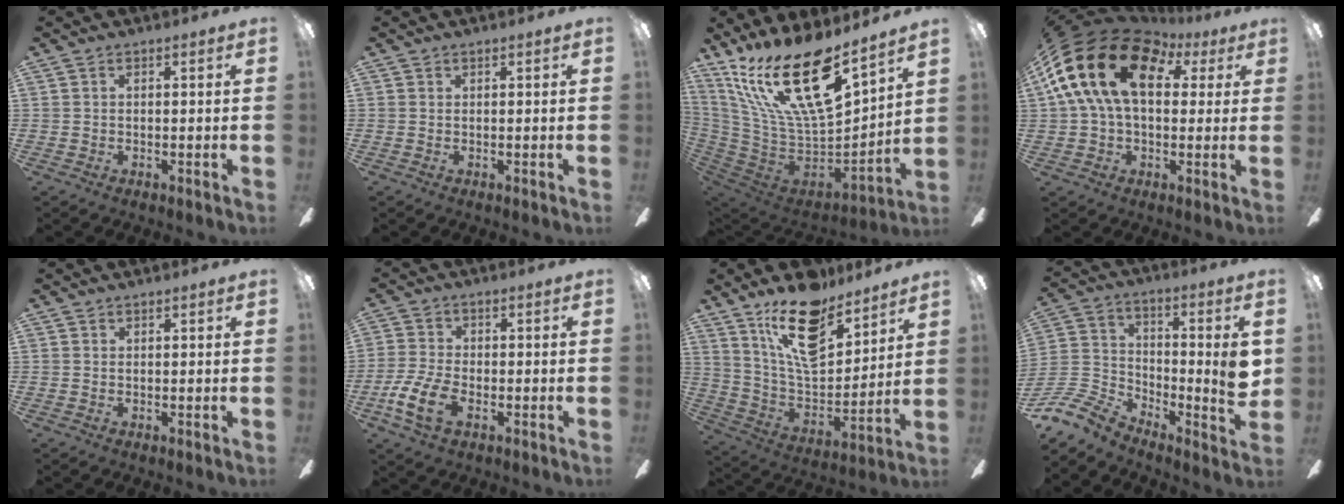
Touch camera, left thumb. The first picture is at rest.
{"total": 0.0}
{"total": 26.2, "force": [15.6, 9.6, 18.7], "torque": [-0.355, -0.099, 0.277]}
{"total": 20.6, "force": [6.5, 12.5, 15.0], "torque": [-0.310, -0.002, 0.110]}
{"total": 0.0}
{"total": 9.1, "force": [-3.3, 5.2, 6.7], "torque": [-0.146, 0.002, -0.058]}
{"total": 18.6, "force": [13.0, 8.3, 10.5], "torque": [-0.182, -0.075, 0.229]}
{"total": 13.8, "force": [-6.9, 6.1, 10.2], "torque": [-0.209, 0.035, -0.129]}